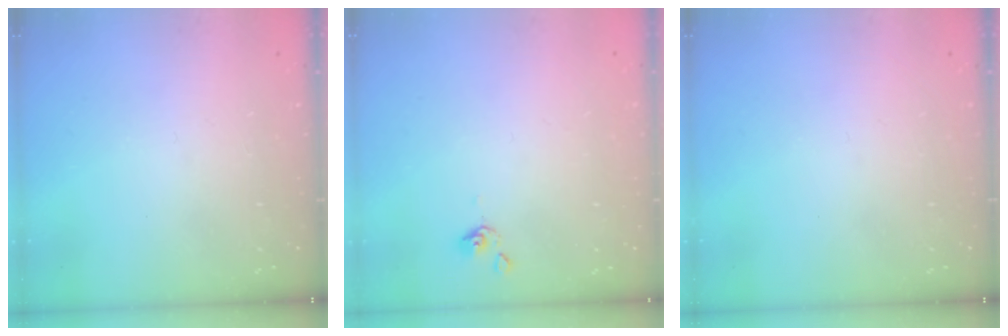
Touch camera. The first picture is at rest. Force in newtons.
{"total": 0.9, "press": 0.8, "slide": 0.2}
{"total": 0.0}